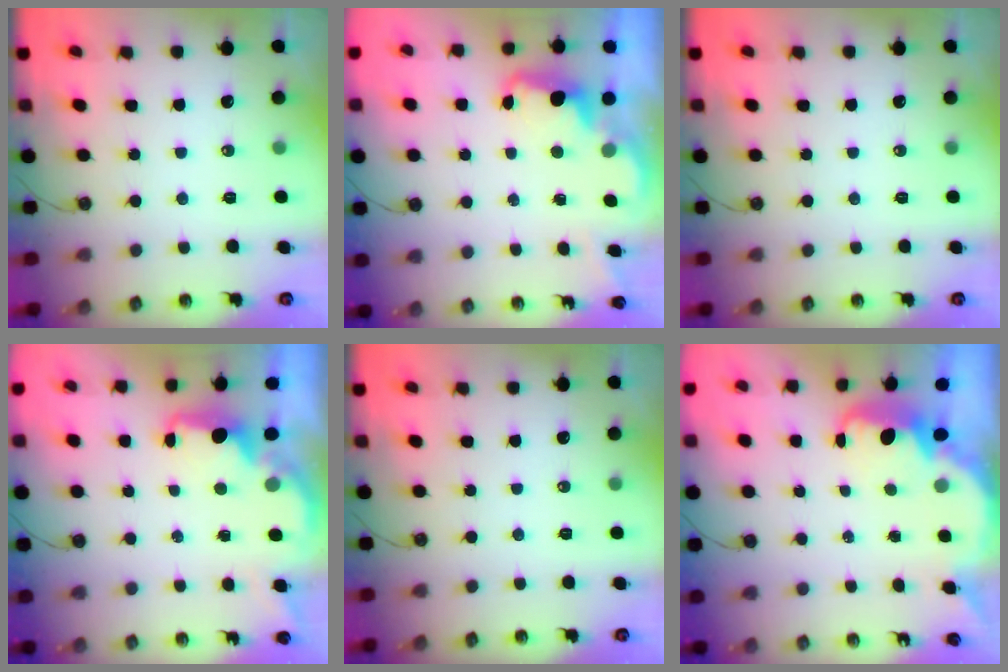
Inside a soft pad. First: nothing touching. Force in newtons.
{"total": 2.4, "press": 2.3, "slide": 0.7}
{"total": 0.0}
{"total": 2.1, "press": 1.9, "slide": 0.8}
{"total": 0.0}
{"total": 3.8, "press": 3.7, "slide": 0.4}